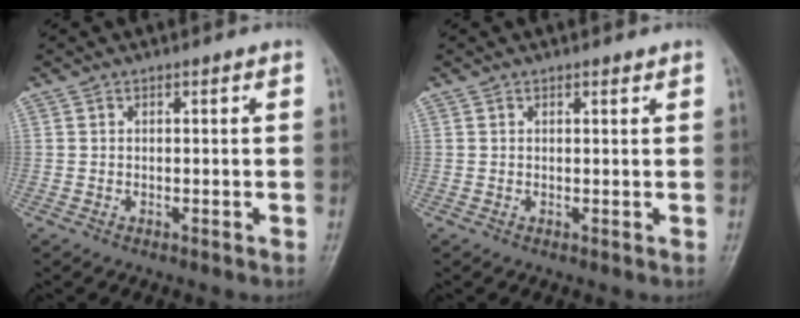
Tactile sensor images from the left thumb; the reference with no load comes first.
{"total": 0.6, "force": [0.5, 0.2, 0.3], "torque": [-0.007, -0.004, 0.008]}